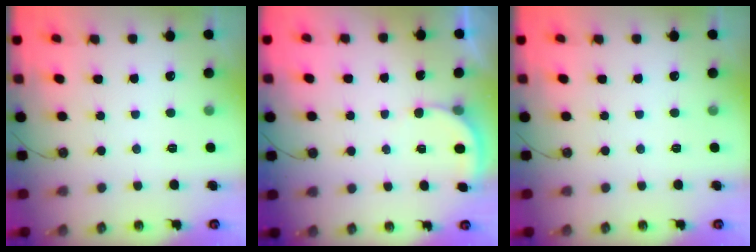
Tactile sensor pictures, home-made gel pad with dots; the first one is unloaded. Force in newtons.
{"total": 2.7, "press": 2.7, "slide": 0.5}
{"total": 0.0}